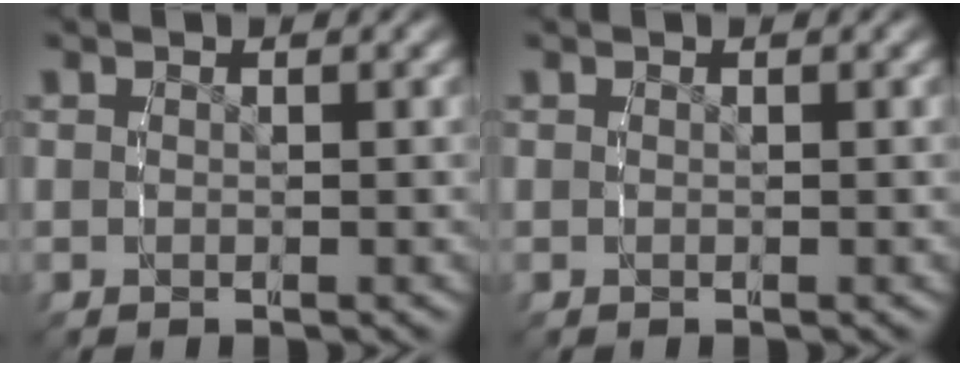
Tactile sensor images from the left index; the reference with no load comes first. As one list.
[{"total": 0.0}]